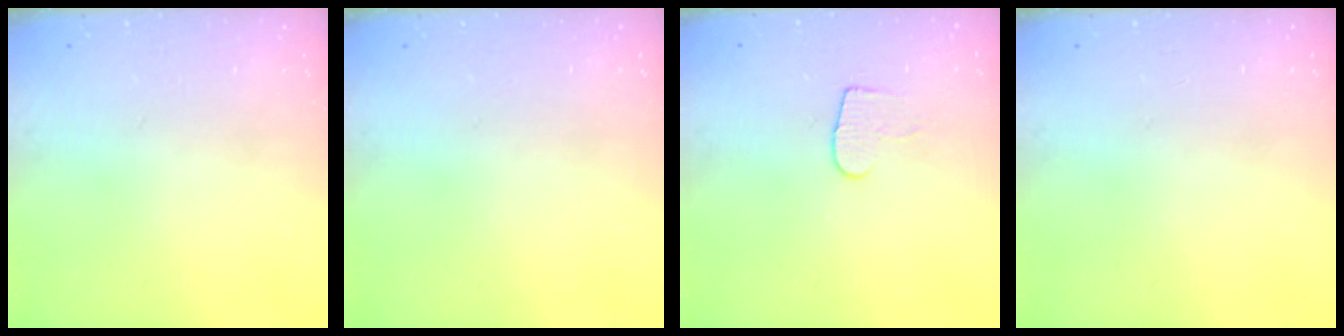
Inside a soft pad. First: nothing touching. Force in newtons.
{"total": 0.0}
{"total": 6.3, "press": 6.3, "slide": 0.6}
{"total": 0.0}